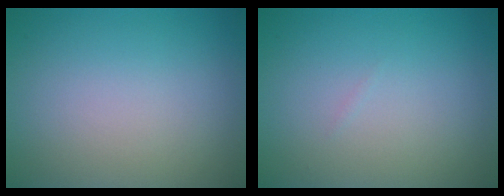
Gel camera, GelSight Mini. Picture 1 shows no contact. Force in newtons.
{"total": 0.0}